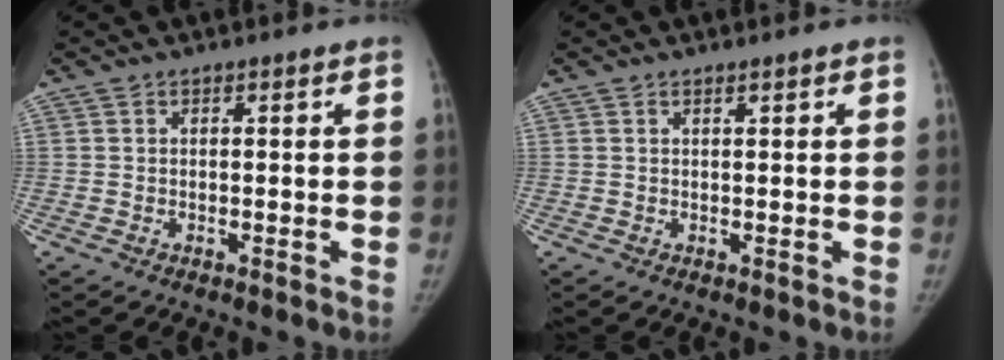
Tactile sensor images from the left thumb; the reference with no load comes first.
{"total": 0.5, "force": [0.4, 0.1, 0.2], "torque": [-0.005, -0.002, 0.008]}